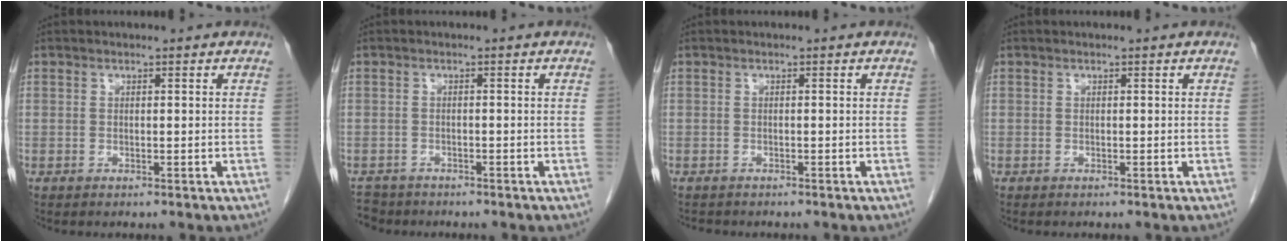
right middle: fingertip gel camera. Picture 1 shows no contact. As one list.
[{"total": 3.2, "force": [-2.9, 1.4, -0.2], "torque": [-0.002, -0.003, -0.051]}, {"total": 2.0, "force": [-1.8, 0.6, 0.6], "torque": [-0.019, -0.006, -0.022]}, {"total": 0.0}]